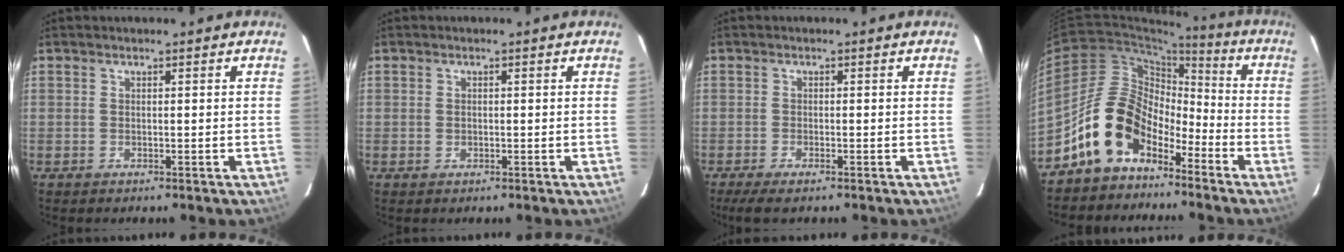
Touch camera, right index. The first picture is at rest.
{"total": 0.8, "force": [-0.2, 0.7, 0.3], "torque": [-0.003, 0.000, -0.004]}
{"total": 4.3, "force": [-3.2, 0.7, 2.7], "torque": [-0.063, -0.018, -0.057]}
{"total": 13.0, "force": [-8.5, 7.7, 6.1], "torque": [-0.116, 0.027, -0.148]}